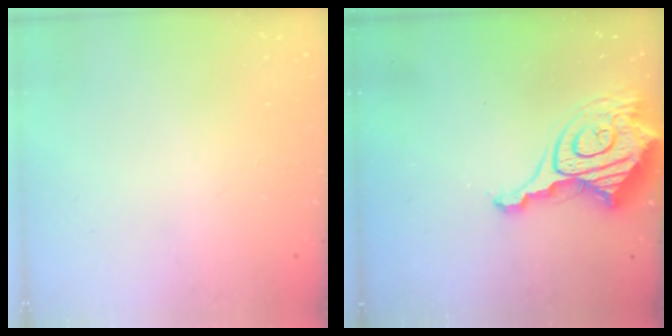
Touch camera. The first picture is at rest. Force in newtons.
{"total": 16.1, "press": 16.0, "slide": 1.9}